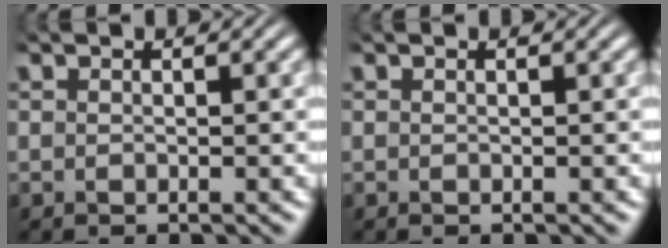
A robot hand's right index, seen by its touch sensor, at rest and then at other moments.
{"total": 0.0}